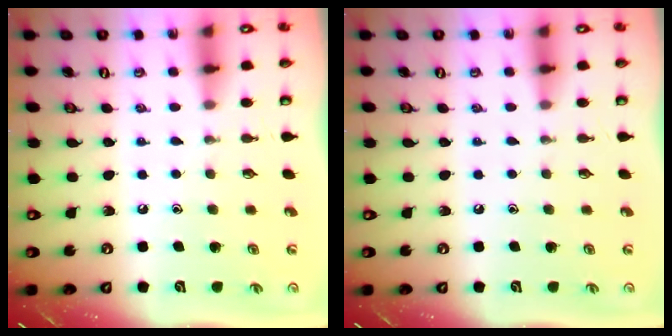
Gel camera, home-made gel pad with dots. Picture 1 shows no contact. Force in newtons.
{"total": 0.0}